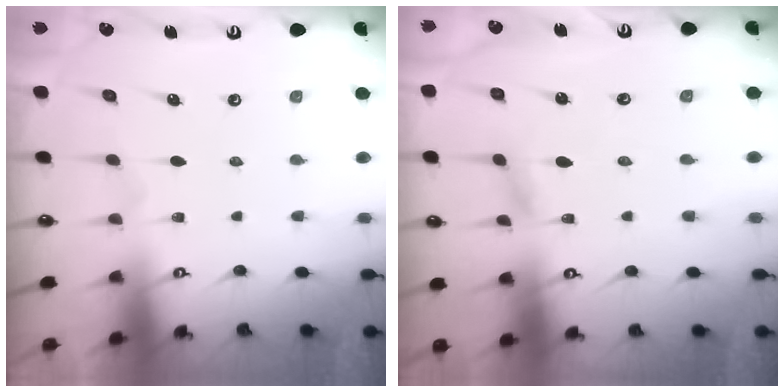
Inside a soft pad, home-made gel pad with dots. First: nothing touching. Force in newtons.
{"total": 1.9, "press": 1.9, "slide": 0.2}